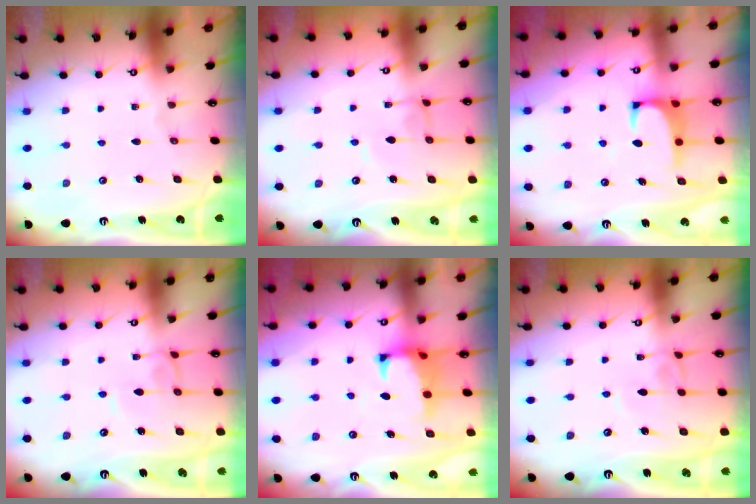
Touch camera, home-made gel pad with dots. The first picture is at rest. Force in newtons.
{"total": 1.7, "press": 1.7, "slide": 0.1}
{"total": 1.2, "press": 1.0, "slide": 0.5}
{"total": 0.6, "press": 0.5, "slide": 0.3}
{"total": 1.0, "press": 0.2, "slide": 1.0}
{"total": 3.5, "press": 3.5, "slide": 0.1}